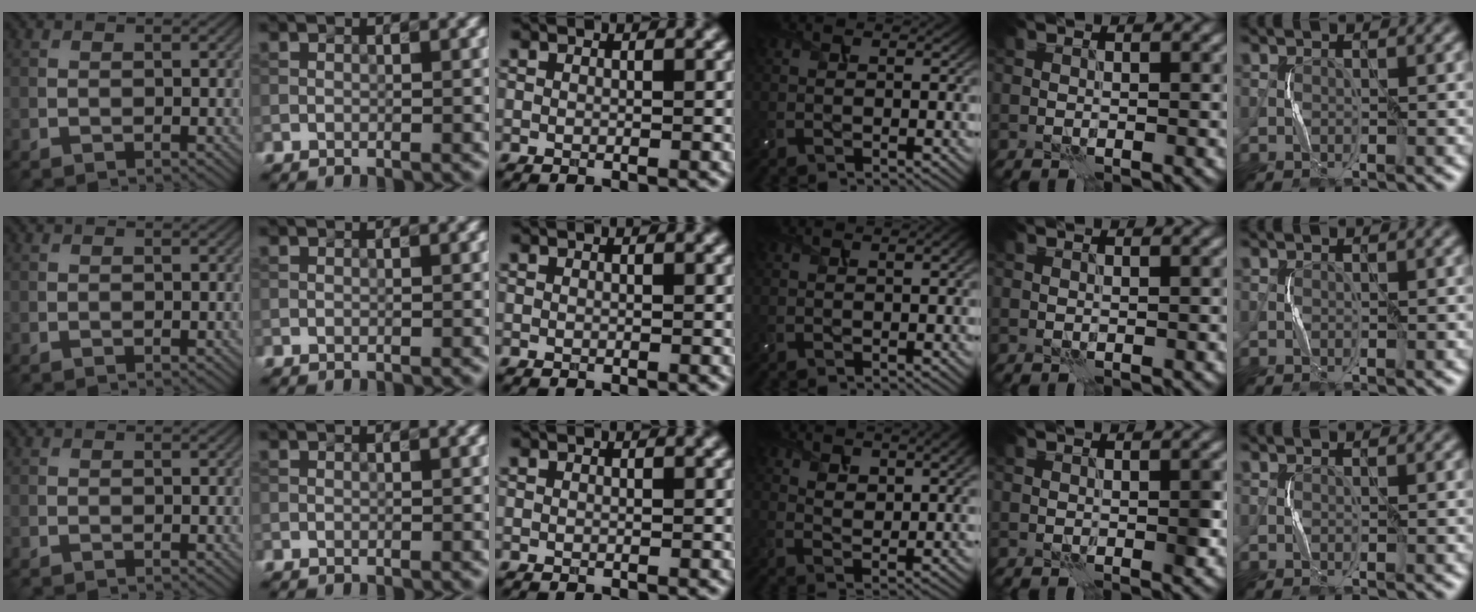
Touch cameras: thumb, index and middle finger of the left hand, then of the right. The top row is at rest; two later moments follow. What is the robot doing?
{"motion": "squeeze", "object": "air blower"}